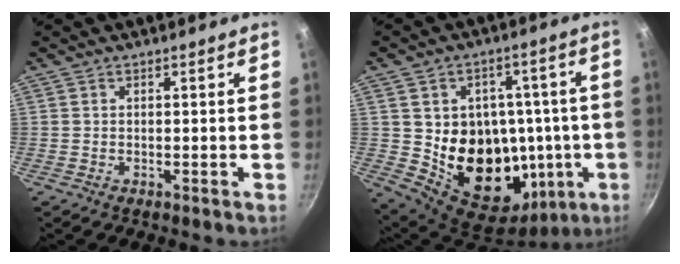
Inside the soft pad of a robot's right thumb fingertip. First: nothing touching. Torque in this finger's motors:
{"motor_torque": [-0.36, 1.85, 0.25, 0.05, 0.17]}